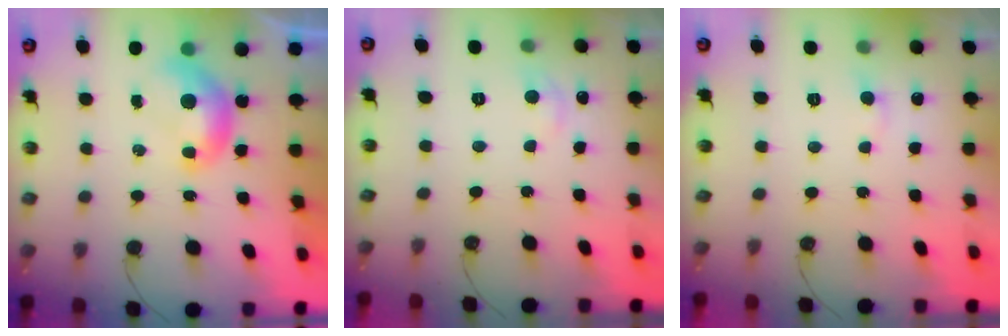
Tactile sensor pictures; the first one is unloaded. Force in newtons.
{"total": 1.0, "press": 0.5, "slide": 0.9}
{"total": 0.7, "press": 0.6, "slide": 0.5}